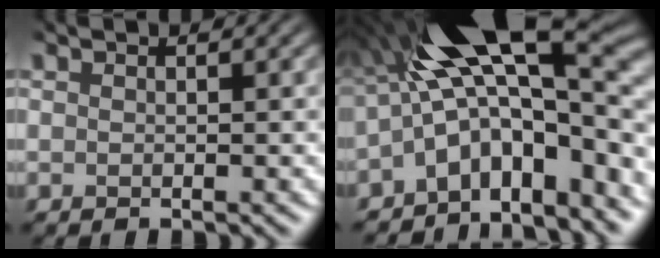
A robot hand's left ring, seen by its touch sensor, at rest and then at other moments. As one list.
[{"total": 13.0, "force": [-1.7, 5.3, 11.8], "torque": [-0.167, 0.022, -0.026]}]